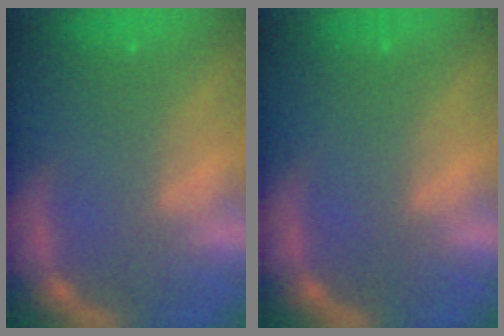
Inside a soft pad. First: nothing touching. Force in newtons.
{"total": 0.0}